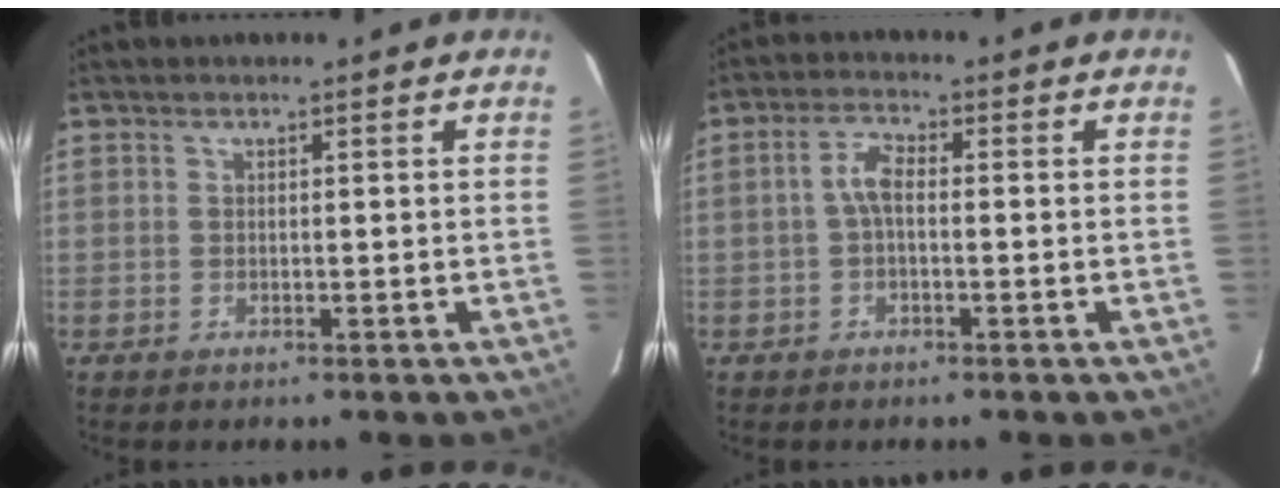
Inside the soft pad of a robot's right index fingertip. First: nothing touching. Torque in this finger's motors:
{"motor_torque": [0.68, -0.07, 0.40, 0.09]}